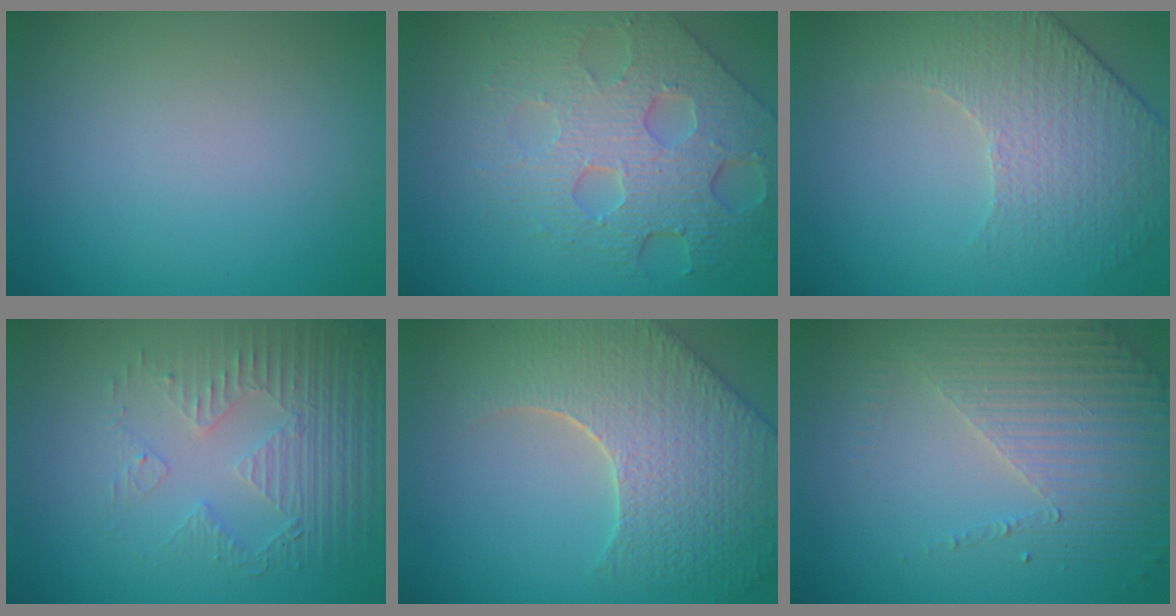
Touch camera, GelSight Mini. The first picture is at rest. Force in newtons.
{"total": 8.0, "press": 5.5, "slide": 5.9}
{"total": 4.3, "press": 3.8, "slide": 2.1}
{"total": 4.2, "press": 3.2, "slide": 2.6}
{"total": 8.8, "press": 6.3, "slide": 6.2}
{"total": 4.5, "press": 3.4, "slide": 2.9}